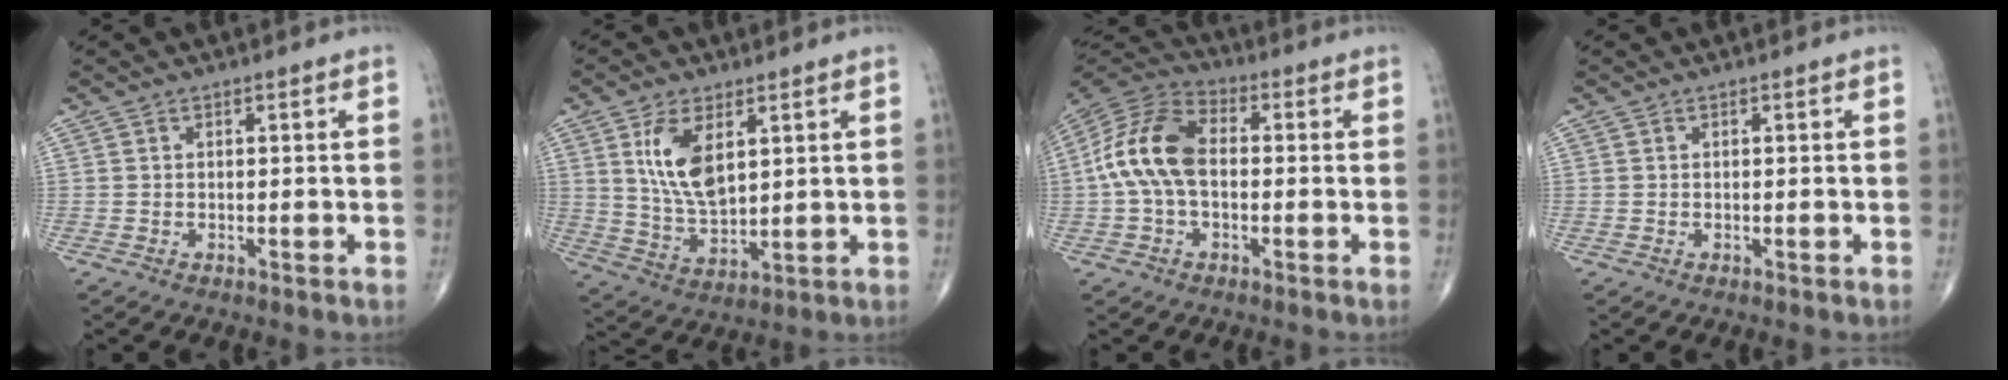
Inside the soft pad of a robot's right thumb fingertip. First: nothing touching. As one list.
[{"total": 10.7, "force": [3.7, 5.4, 8.4], "torque": [-0.149, -0.021, 0.080]}, {"total": 13.2, "force": [-0.1, 8.1, 10.4], "torque": [-0.209, 0.035, -0.013]}, {"total": 0.0}]